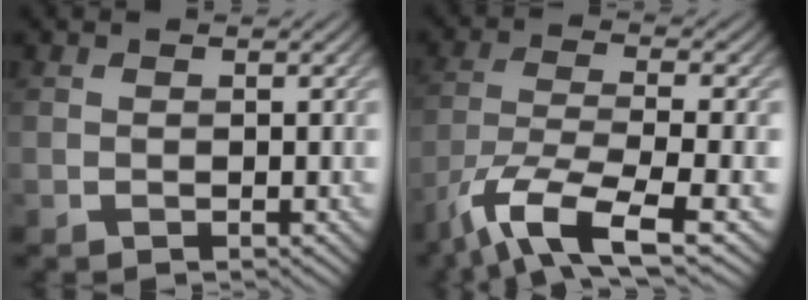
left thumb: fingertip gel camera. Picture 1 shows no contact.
{"total": 10.7, "force": [-6.3, 3.0, 8.0], "torque": [-0.164, -0.017, -0.119]}